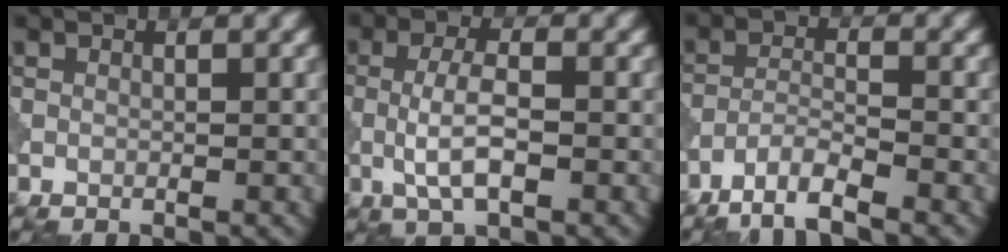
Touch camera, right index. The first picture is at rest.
{"total": 3.9, "force": [-0.8, 1.2, 3.7], "torque": [-0.076, 0.001, -0.021]}
{"total": 3.7, "force": [-2.9, 0.5, 2.2], "torque": [-0.041, 0.001, -0.064]}